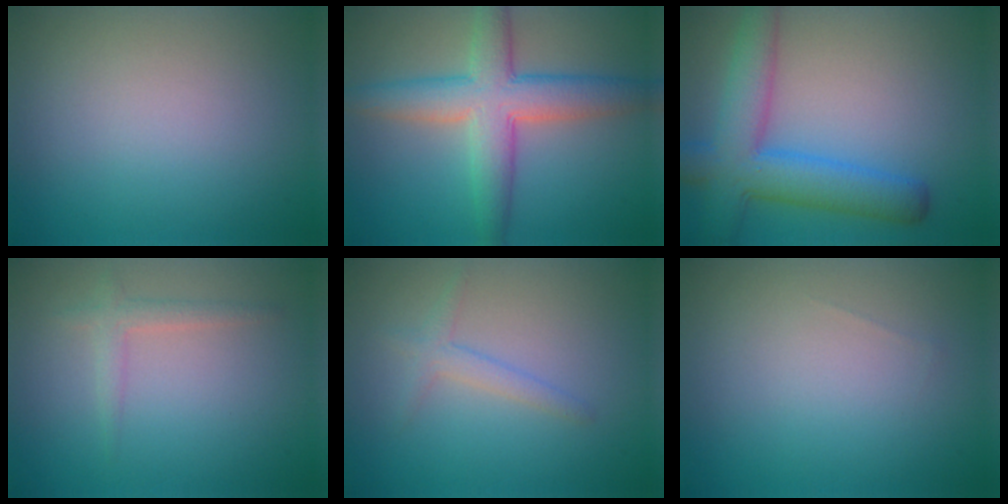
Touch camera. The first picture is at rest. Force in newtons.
{"total": 6.5, "press": 6.5, "slide": 0.3}
{"total": 7.3, "press": 7.3, "slide": 0.2}
{"total": 1.6, "press": 1.6, "slide": 0.1}
{"total": 1.6, "press": 1.6, "slide": 0.1}
{"total": 0.0}